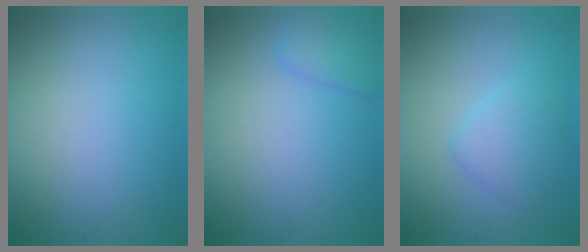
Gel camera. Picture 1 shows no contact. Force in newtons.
{"total": 2.0, "press": 2.0, "slide": 0.1}
{"total": 2.6, "press": 2.6, "slide": 0.2}